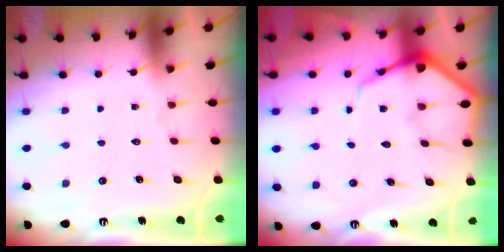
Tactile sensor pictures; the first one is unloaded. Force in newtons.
{"total": 6.7, "press": 6.7, "slide": 0.7}